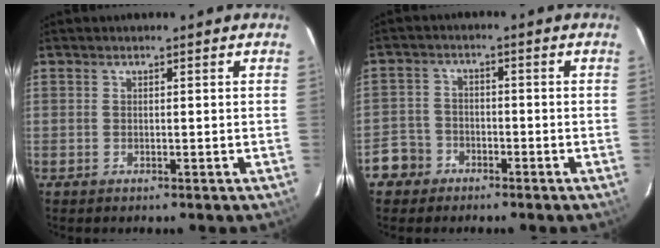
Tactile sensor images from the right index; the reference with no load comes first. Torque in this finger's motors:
{"motor_torque": [-1.08, -0.38, -1.05, -0.21]}